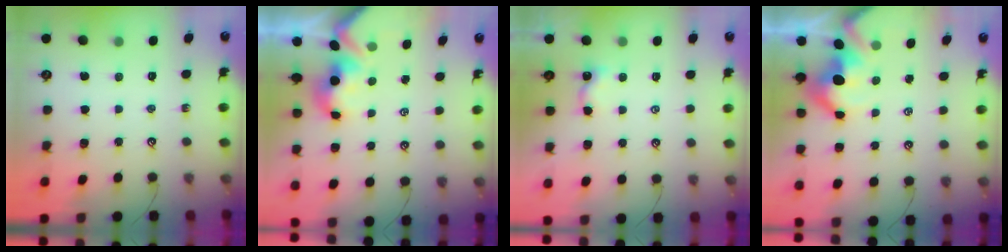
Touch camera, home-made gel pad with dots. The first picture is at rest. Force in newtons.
{"total": 1.7, "press": 1.5, "slide": 0.7}
{"total": 1.3, "press": 1.3, "slide": 0.3}
{"total": 5.5, "press": 5.4, "slide": 1.2}